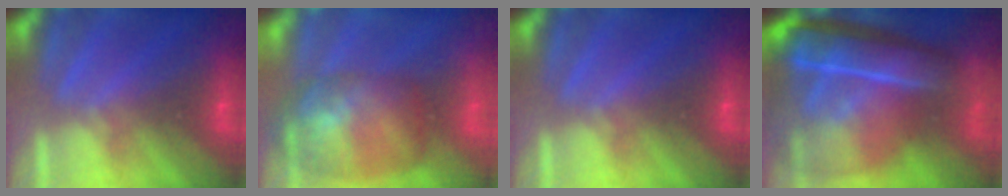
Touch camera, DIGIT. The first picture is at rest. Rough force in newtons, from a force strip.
{"total": 7.1}
{"total": 0.0}
{"total": 7.1}